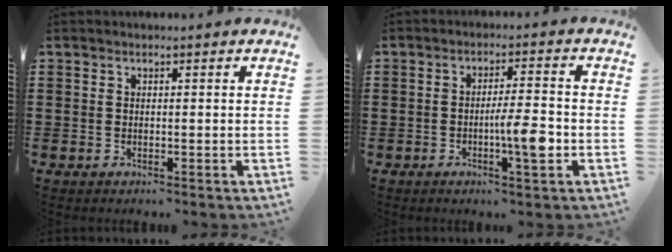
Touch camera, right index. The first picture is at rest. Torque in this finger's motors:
{"motor_torque": [1.68, -0.16, 0.61, 0.09]}